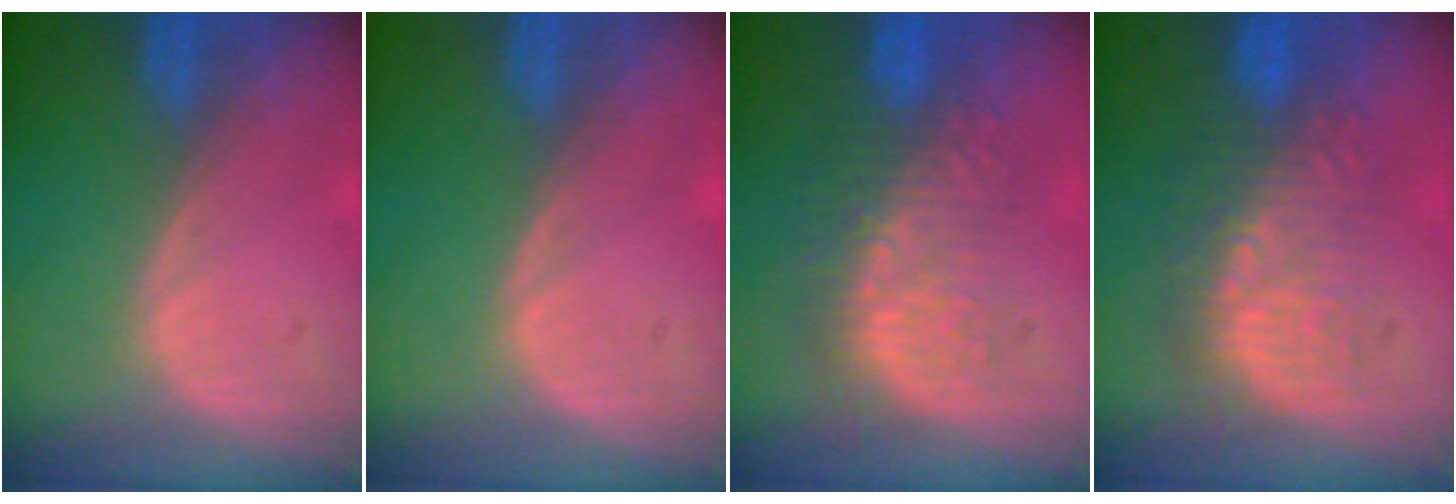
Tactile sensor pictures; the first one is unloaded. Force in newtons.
{"total": 0.0}
{"total": 8.9, "press": 8.7, "slide": 2.0}
{"total": 8.9, "press": 8.7, "slide": 1.9}